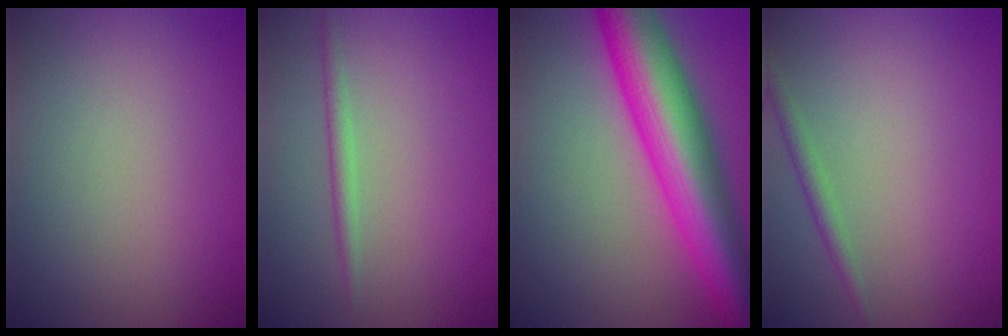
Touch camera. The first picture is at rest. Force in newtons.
{"total": 1.2, "press": 1.2, "slide": 0.1}
{"total": 11.5, "press": 11.5, "slide": 0.1}
{"total": 1.5, "press": 1.5, "slide": 0.0}